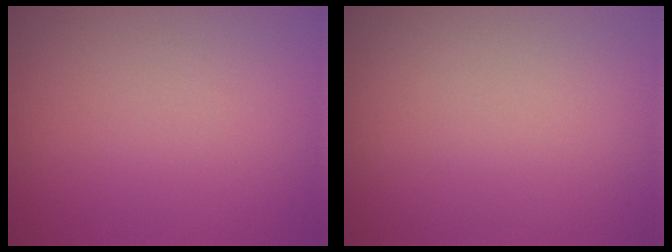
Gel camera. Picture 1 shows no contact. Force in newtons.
{"total": 0.0}